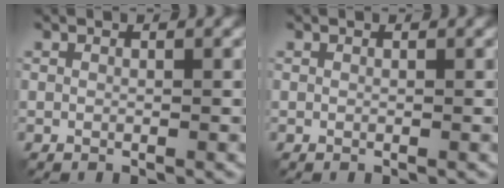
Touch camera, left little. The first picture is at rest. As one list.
[{"total": 0.0}]